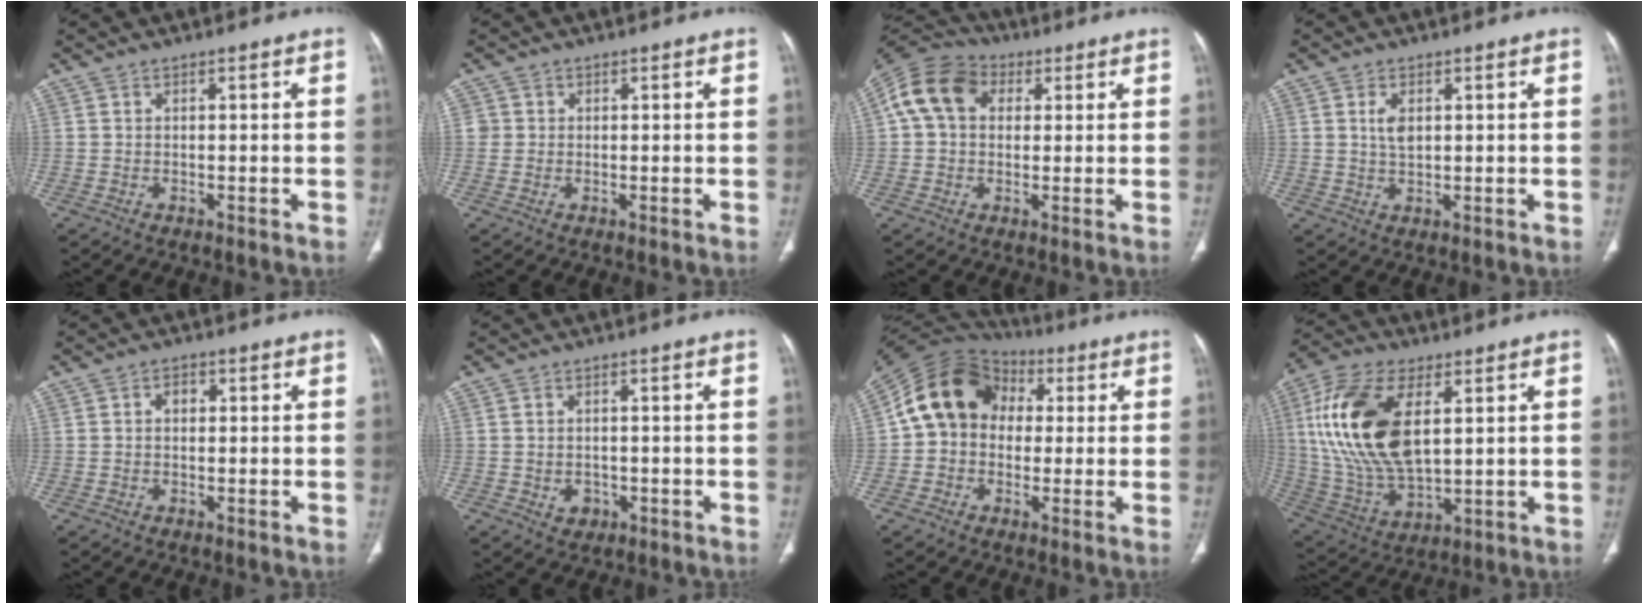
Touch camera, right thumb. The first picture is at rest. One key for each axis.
{"total": 1.7, "fx": 0.2, "fy": 1.6, "fz": 0.1, "tx": 0.011, "ty": 0.004, "tz": 0.001}
{"total": 12.0, "fx": 3.0, "fy": 9.2, "fz": 7.2, "tx": -0.126, "ty": 0.027, "tz": 0.043}
{"total": 3.2, "fx": 0.9, "fy": 1.8, "fz": 2.5, "tx": -0.041, "ty": -0.005, "tz": 0.020}
{"total": 2.1, "fx": 0.3, "fy": 1.5, "fz": 1.4, "tx": -0.018, "ty": 0.010, "tz": 0.004}
{"total": 2.7, "fx": -0.7, "fy": 2.3, "fz": 1.3, "tx": -0.011, "ty": 0.003, "tz": -0.001}
{"total": 14.4, "fx": 1.9, "fy": 11.8, "fz": 8.0, "tx": -0.123, "ty": 0.035, "tz": 0.023}
{"total": 21.2, "fx": 5.2, "fy": 11.1, "fz": 17.3, "tx": -0.352, "ty": -0.014, "tz": 0.101}